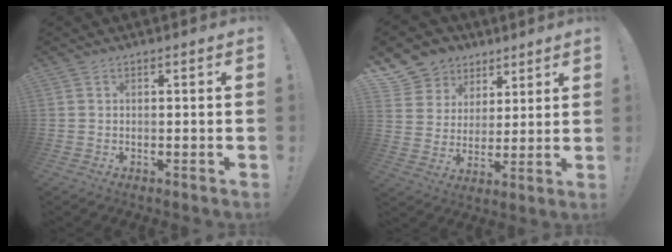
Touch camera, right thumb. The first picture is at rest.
{"total": 9.7, "force": [5.3, 8.0, 1.5], "torque": [-0.030, -0.039, 0.110]}